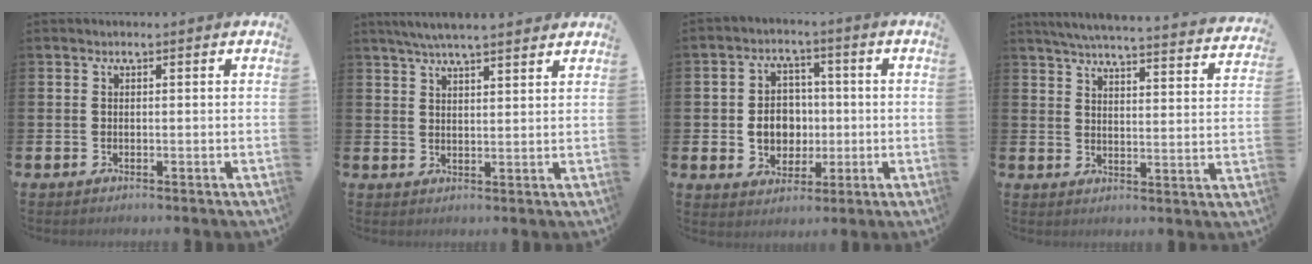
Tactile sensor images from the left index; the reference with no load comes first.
{"total": 5.2, "force": [4.9, 0.3, 1.8], "torque": [-0.038, -0.015, 0.086]}
{"total": 5.9, "force": [-0.1, 5.2, 2.8], "torque": [-0.046, 0.009, -0.010]}
{"total": 5.2, "force": [5.0, 0.1, 1.4], "torque": [-0.043, -0.042, 0.082]}